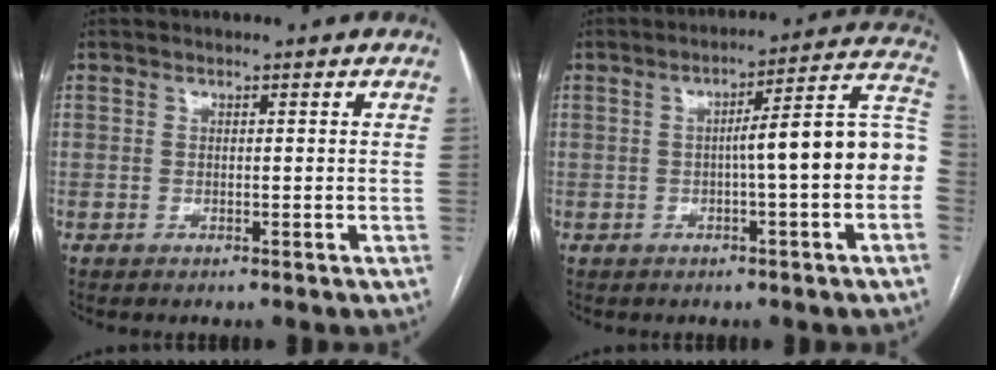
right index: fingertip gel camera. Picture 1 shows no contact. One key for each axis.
{"total": 13.0, "fx": -1.3, "fy": 0.5, "fz": 12.9, "tx": -0.166, "ty": 0.038, "tz": -0.023}